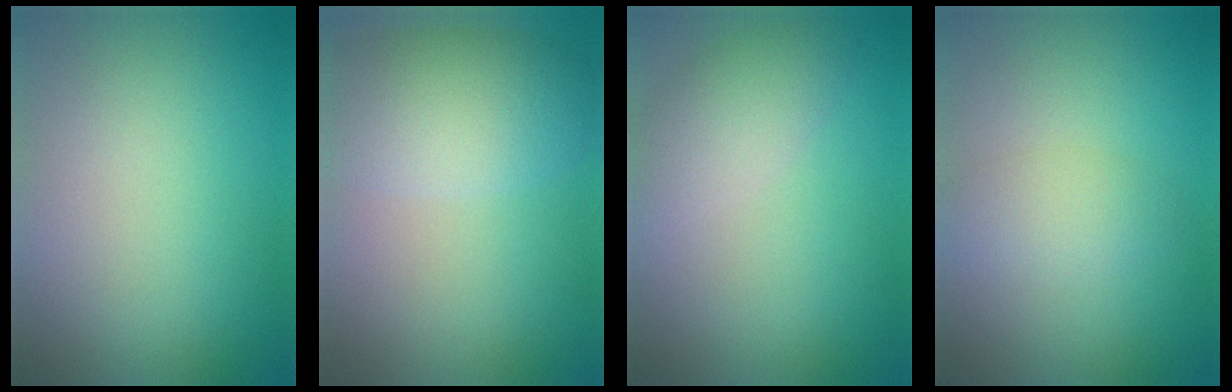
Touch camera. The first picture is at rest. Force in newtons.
{"total": 5.6, "press": 5.6, "slide": 0.2}
{"total": 3.0, "press": 3.0, "slide": 0.1}
{"total": 2.3, "press": 2.3, "slide": 0.1}